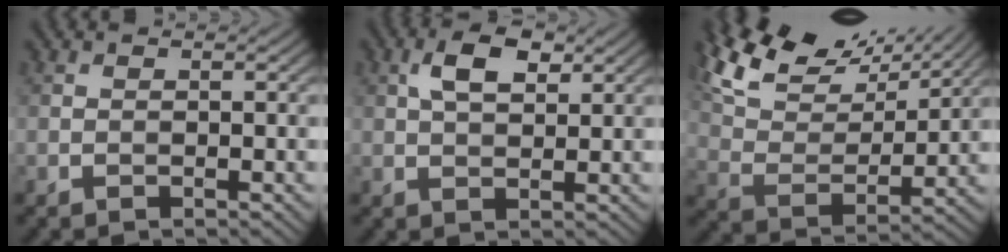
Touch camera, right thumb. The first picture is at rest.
{"total": 4.7, "force": [1.9, 2.4, 3.6], "torque": [-0.074, 0.007, 0.032]}
{"total": 15.0, "force": [11.3, 5.8, 8.1], "torque": [-0.193, 0.021, 0.179]}